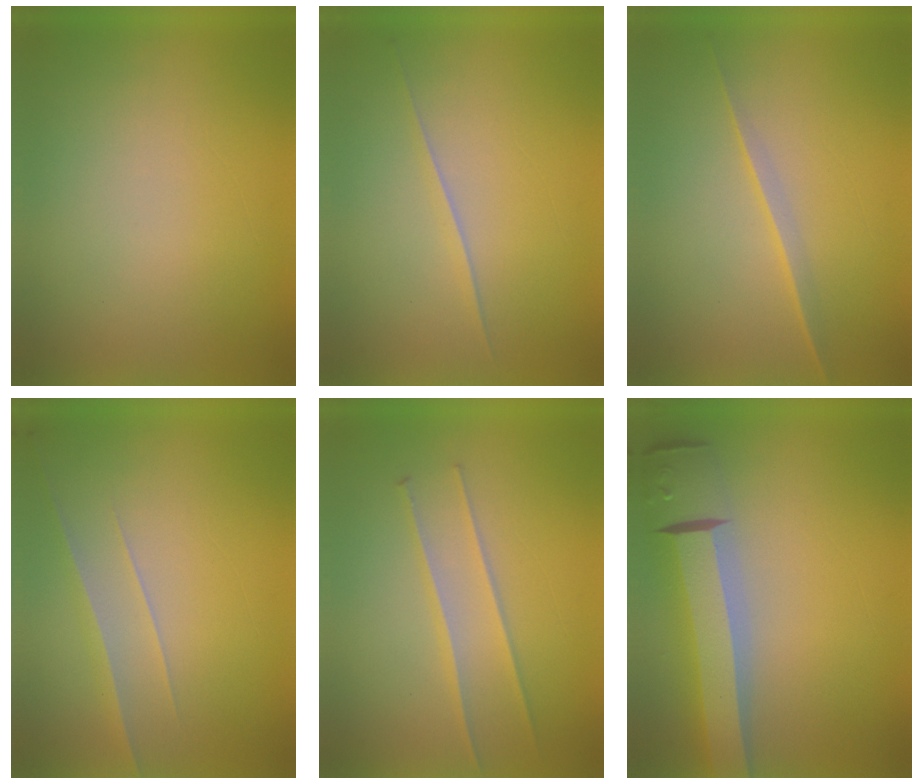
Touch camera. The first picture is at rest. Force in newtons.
{"total": 1.8}
{"total": 2.1}
{"total": 2.9}
{"total": 2.4}
{"total": 10.0}